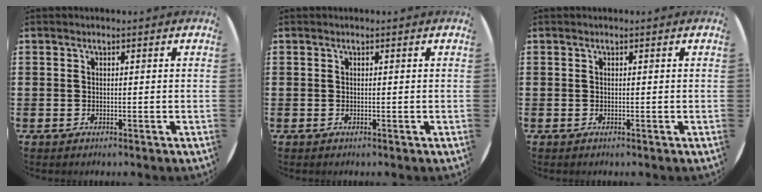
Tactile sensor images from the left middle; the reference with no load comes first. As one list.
[{"total": 0.0}, {"total": 0.0}]